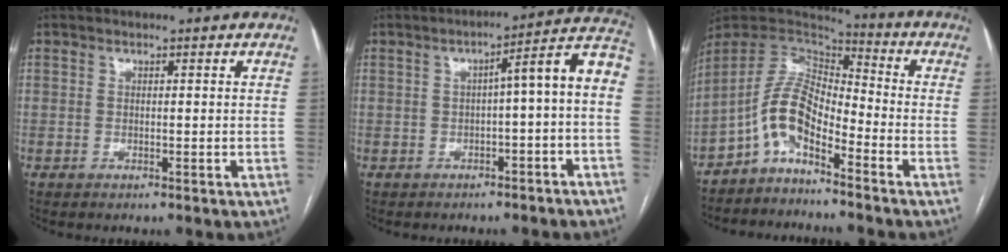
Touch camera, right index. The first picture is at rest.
{"total": 8.6, "force": [-1.6, 0.7, 8.4], "torque": [-0.105, 0.036, -0.026]}
{"total": 8.9, "force": [-4.8, 3.6, 6.6], "torque": [-0.136, 0.028, -0.094]}